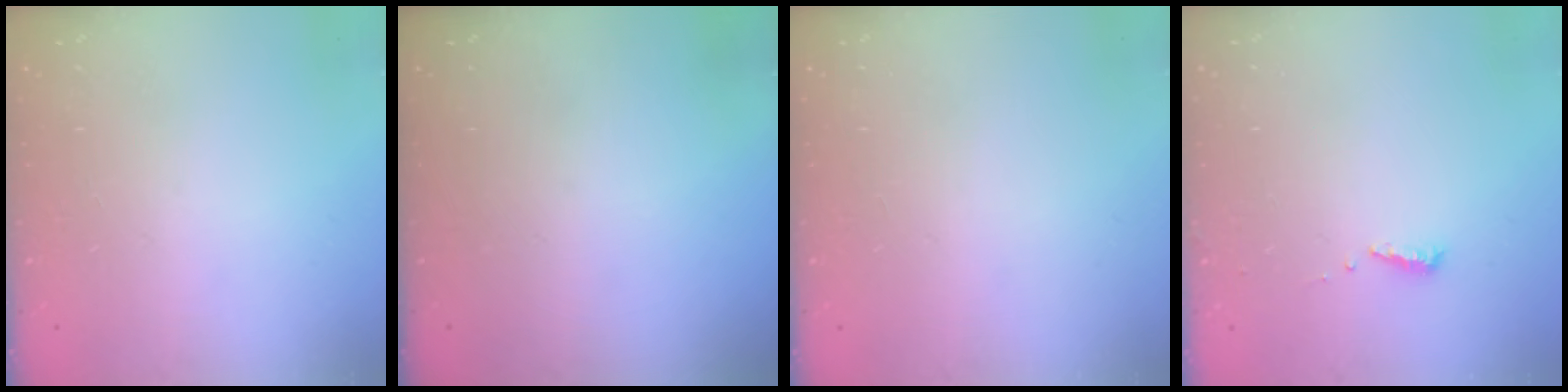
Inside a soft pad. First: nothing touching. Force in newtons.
{"total": 0.0}
{"total": 1.0, "press": 0.8, "slide": 0.6}
{"total": 5.3, "press": 5.3, "slide": 0.5}